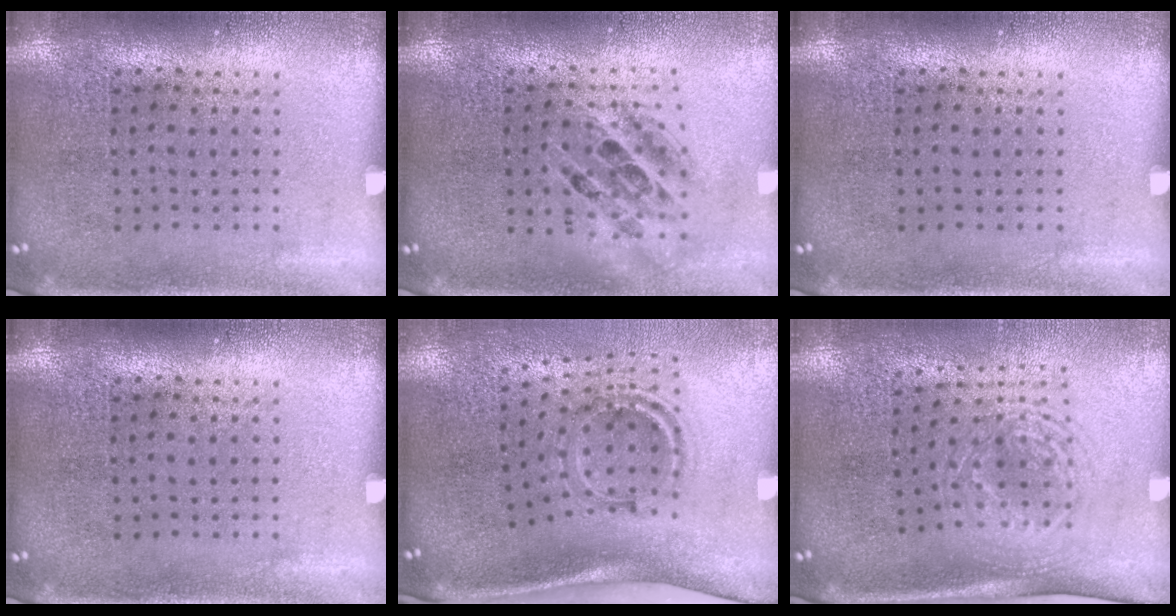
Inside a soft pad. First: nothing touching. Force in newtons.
{"total": 1.7, "press": 1.4, "slide": 1.0}
{"total": 0.0}
{"total": 0.0}
{"total": 1.5, "press": 1.1, "slide": 1.0}
{"total": 1.7, "press": 1.3, "slide": 1.1}